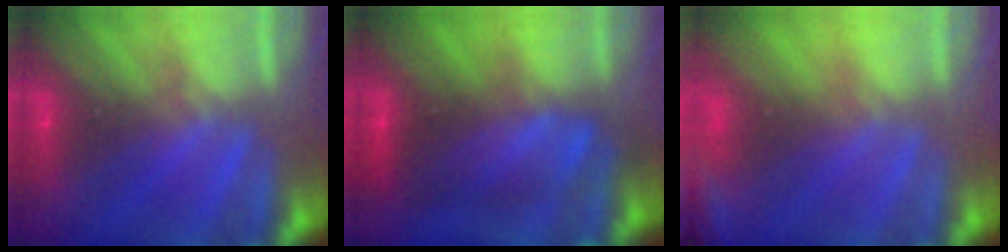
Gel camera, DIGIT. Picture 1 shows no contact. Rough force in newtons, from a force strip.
{"total": 8.4}
{"total": 2.4}